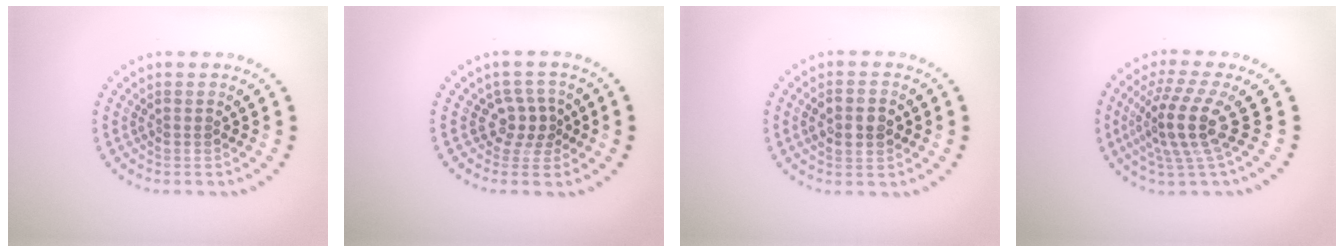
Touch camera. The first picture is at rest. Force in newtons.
{"total": 2.3, "press": 1.9, "slide": 1.3}
{"total": 3.5, "press": 3.5, "slide": 0.4}
{"total": 4.6, "press": 3.5, "slide": 3.0}